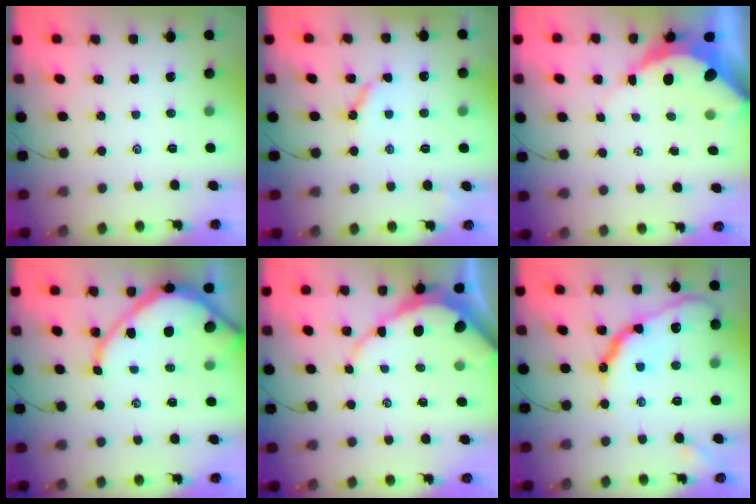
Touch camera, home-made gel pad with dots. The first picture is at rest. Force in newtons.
{"total": 5.4, "press": 5.4, "slide": 0.3}
{"total": 9.7, "press": 9.6, "slide": 1.1}
{"total": 11.3, "press": 11.2, "slide": 1.1}
{"total": 8.4, "press": 8.3, "slide": 0.8}
{"total": 15.2, "press": 15.2, "slide": 1.3}